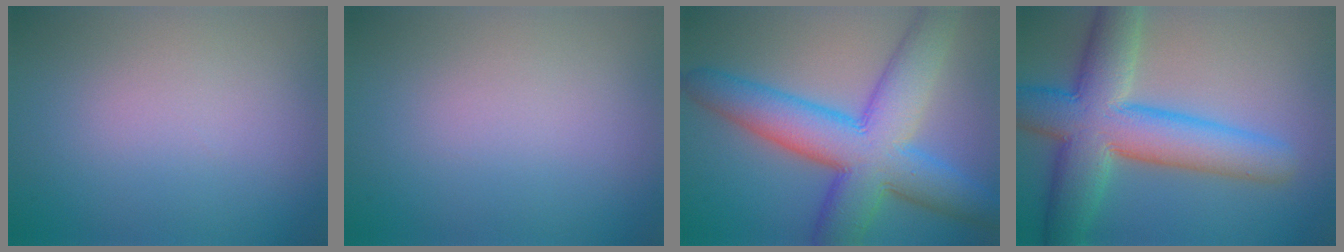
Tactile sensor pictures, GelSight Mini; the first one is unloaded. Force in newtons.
{"total": 0.0}
{"total": 11.3, "press": 11.3, "slide": 0.2}
{"total": 10.5, "press": 10.5, "slide": 0.5}